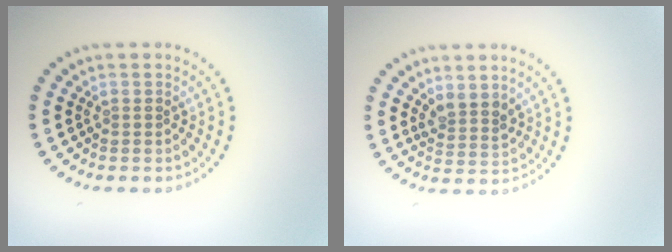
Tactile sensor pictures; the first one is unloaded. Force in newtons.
{"total": 2.2, "press": 1.8, "slide": 1.3}